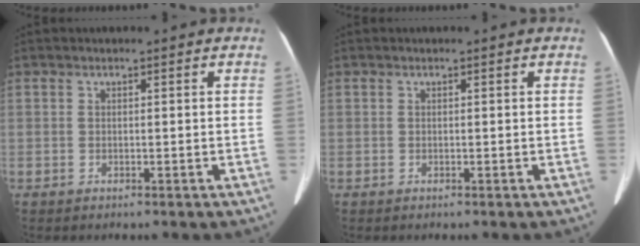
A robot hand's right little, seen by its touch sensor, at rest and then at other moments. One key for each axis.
{"total": 0.0}